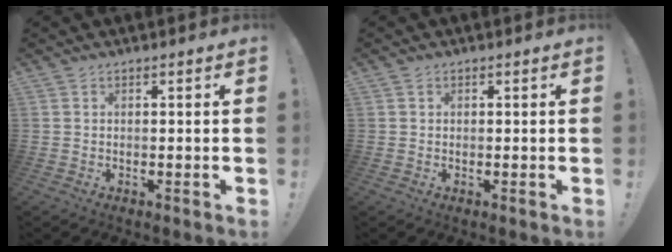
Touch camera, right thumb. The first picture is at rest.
{"total": 0.6, "force": [0.4, 0.4, -0.1], "torque": [0.008, -0.001, 0.006]}